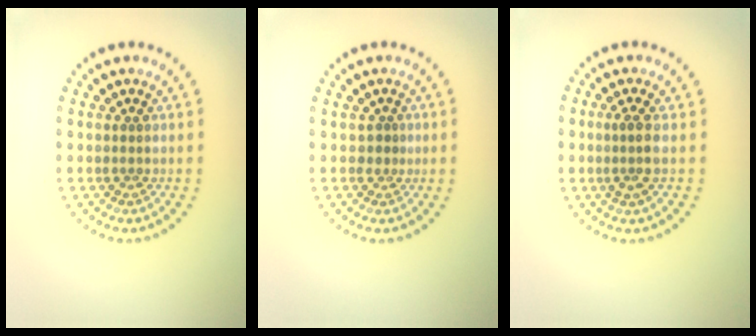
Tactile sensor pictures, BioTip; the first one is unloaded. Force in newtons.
{"total": 0.6, "press": 0.4, "slide": 0.5}
{"total": 1.9, "press": 1.6, "slide": 1.0}